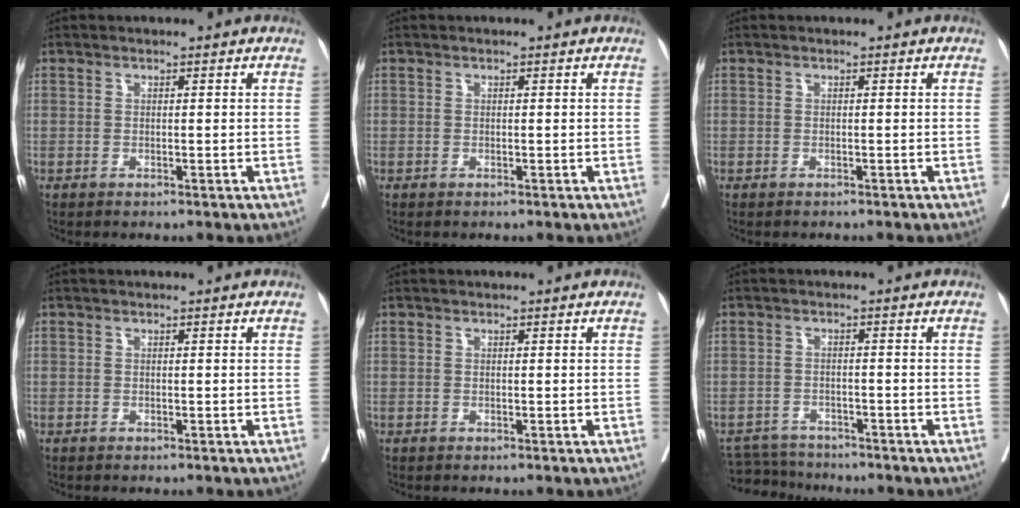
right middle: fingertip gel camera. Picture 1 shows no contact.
{"total": 0.0}
{"total": 2.1, "force": [-1.9, 0.3, 0.8], "torque": [-0.016, -0.006, -0.021]}
{"total": 0.0}
{"total": 0.0}
{"total": 5.0, "force": [-4.9, 0.6, -0.3], "torque": [0.003, -0.008, -0.085]}